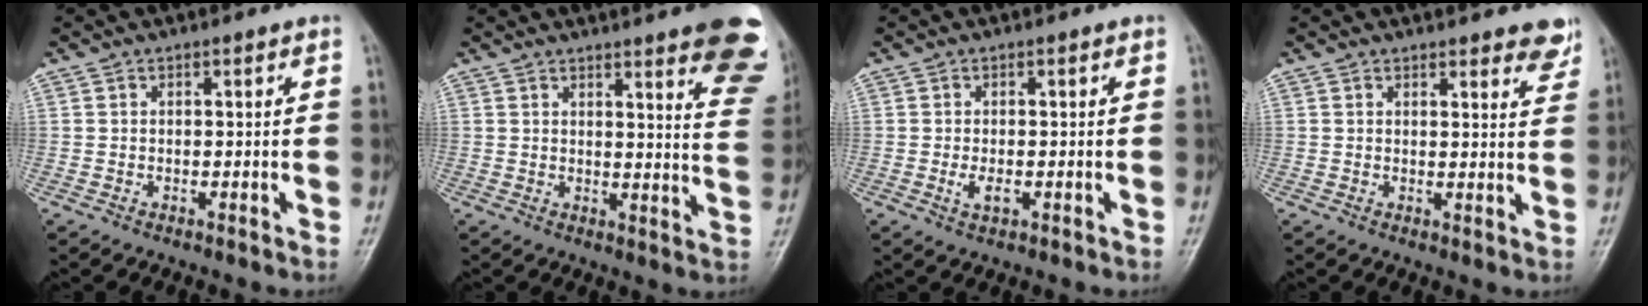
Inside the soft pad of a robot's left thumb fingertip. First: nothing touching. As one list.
[{"total": 17.7, "force": [11.5, 3.4, 13.1], "torque": [-0.136, -0.053, 0.122]}, {"total": 2.4, "force": [-0.5, 1.3, 2.0], "torque": [-0.038, -0.003, -0.008]}, {"total": 6.0, "force": [4.8, 1.8, 3.0], "torque": [-0.007, -0.025, 0.050]}]